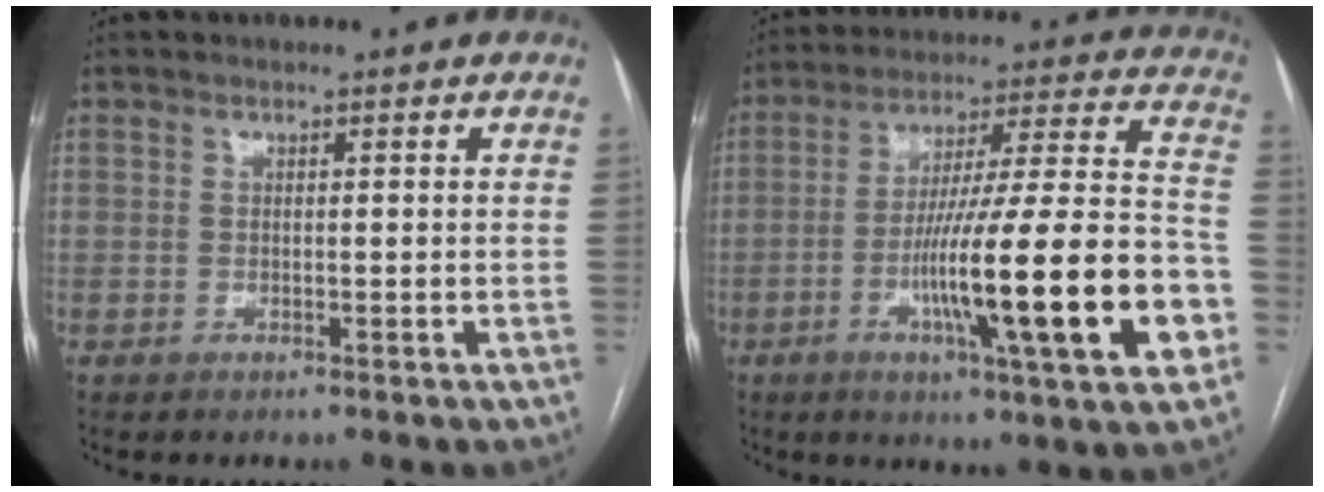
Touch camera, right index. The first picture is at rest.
{"total": 23.6, "force": [-7.1, 1.0, 22.5], "torque": [-0.329, -0.008, -0.113]}